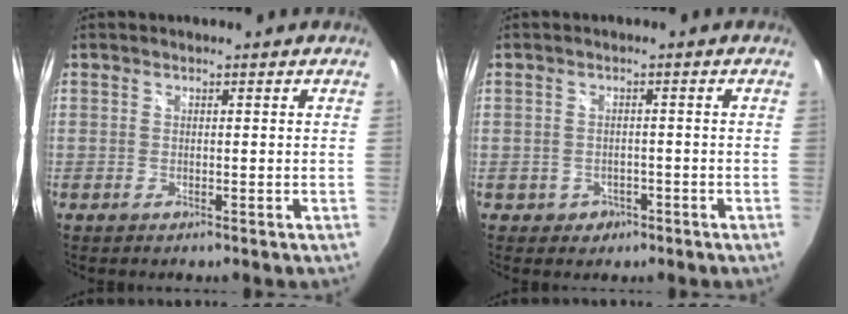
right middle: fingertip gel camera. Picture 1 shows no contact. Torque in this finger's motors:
{"motor_torque": [0.20, -0.36, 0.00, 0.00]}